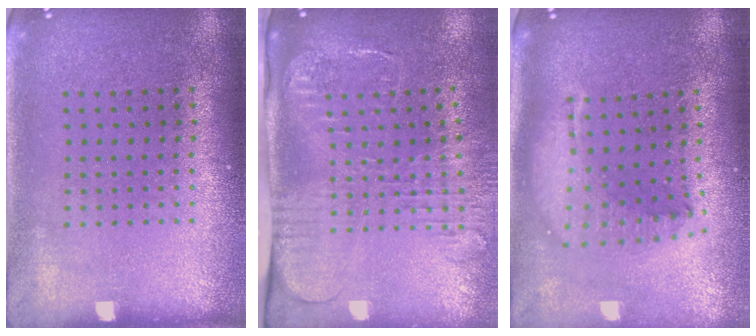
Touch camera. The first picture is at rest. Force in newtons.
{"total": 2.7, "press": 2.0, "slide": 1.7}
{"total": 2.2, "press": 1.7, "slide": 1.4}